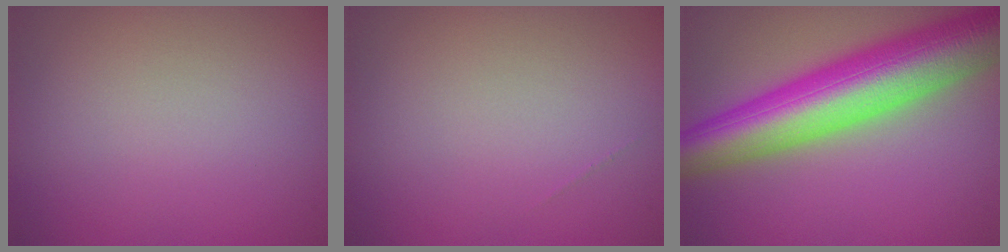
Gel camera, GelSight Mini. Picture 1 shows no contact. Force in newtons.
{"total": 0.0}
{"total": 11.5, "press": 11.5, "slide": 0.3}